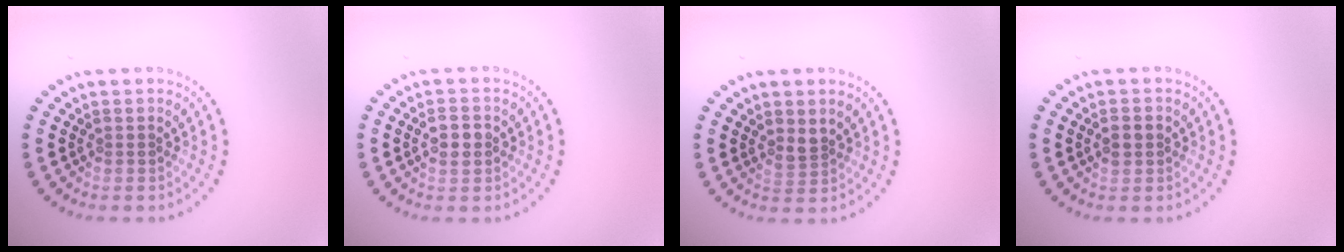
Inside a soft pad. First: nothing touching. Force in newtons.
{"total": 2.1, "press": 2.1, "slide": 0.1}
{"total": 1.6, "press": 1.3, "slide": 1.0}
{"total": 1.9, "press": 1.9, "slide": 0.1}